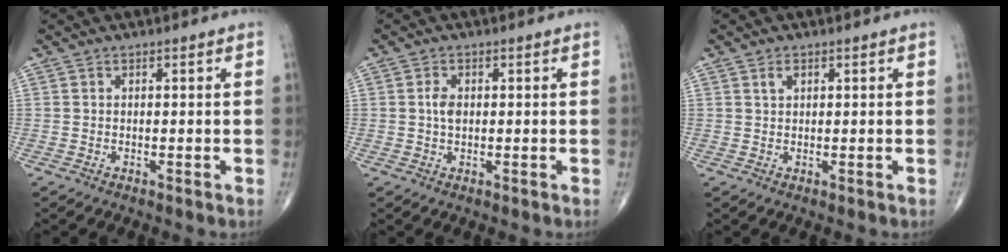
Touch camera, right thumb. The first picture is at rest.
{"total": 2.5, "force": [0.2, 1.6, 1.9], "torque": [-0.034, 0.002, 0.002]}
{"total": 1.4, "force": [0.7, 0.9, 0.9], "torque": [-0.013, 0.001, 0.013]}